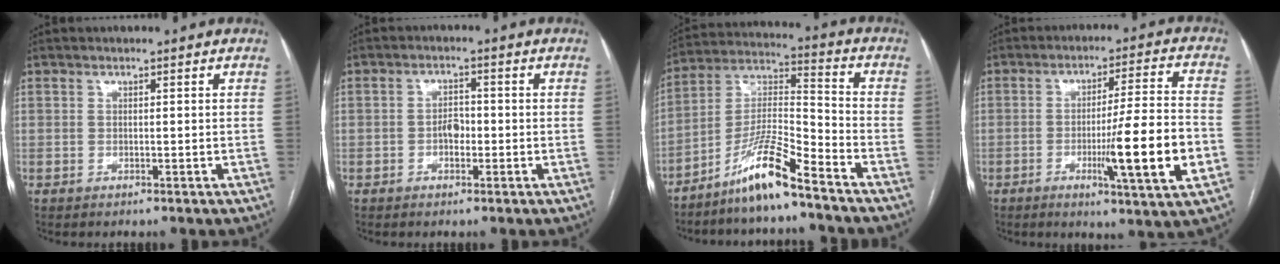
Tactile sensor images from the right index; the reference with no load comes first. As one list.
[{"total": 2.6, "force": [-0.7, 1.5, 2.0], "torque": [-0.030, 0.007, -0.013]}, {"total": 11.0, "force": [-8.3, 0.2, 7.3], "torque": [-0.146, 0.001, -0.156]}, {"total": 13.9, "force": [-3.8, -0.3, 13.4], "torque": [-0.207, -0.015, -0.060]}]